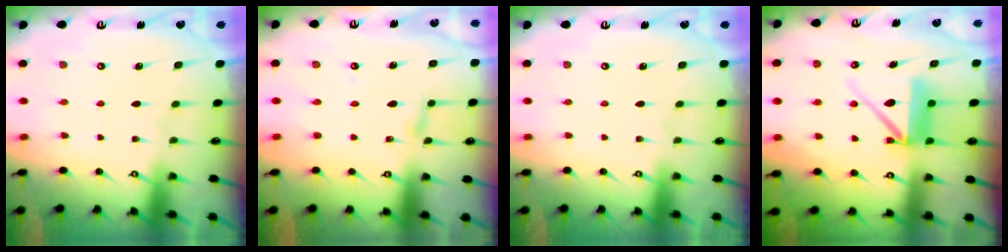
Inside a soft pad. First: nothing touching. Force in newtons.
{"total": 2.4, "press": 2.4, "slide": 0.3}
{"total": 0.0}
{"total": 10.0, "press": 9.9, "slide": 1.0}